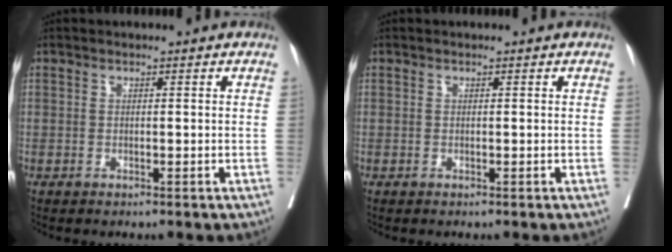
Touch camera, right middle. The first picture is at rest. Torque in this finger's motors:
{"motor_torque": [-0.01, 0.01, -0.01, 0.00]}